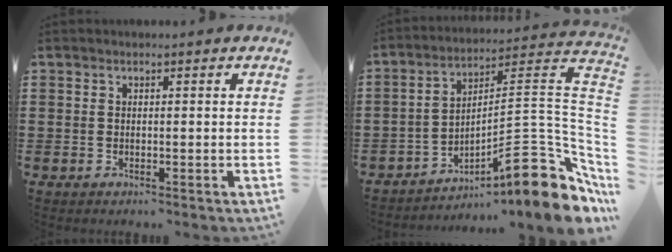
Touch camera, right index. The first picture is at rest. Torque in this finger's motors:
{"motor_torque": [0.19, -0.07, 0.34, 0.05]}